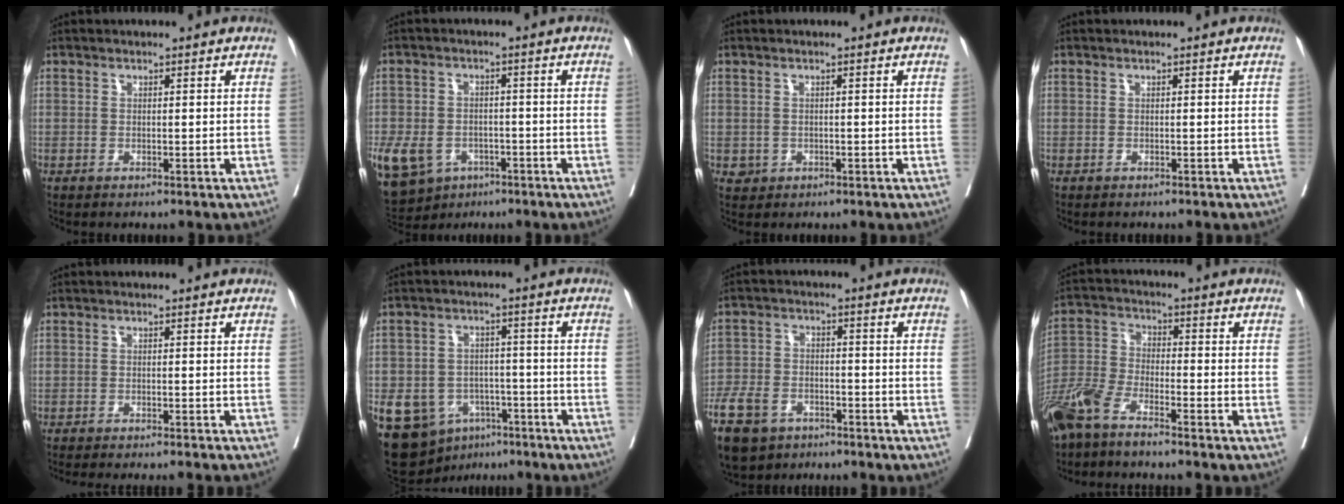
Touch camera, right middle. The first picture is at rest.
{"total": 22.5, "force": [-10.4, 17.2, 10.1], "torque": [-0.340, -0.020, -0.154]}
{"total": 1.6, "force": [-0.4, 1.5, 0.3], "torque": [-0.003, 0.004, 0.000]}
{"total": 0.6, "force": [-0.6, 0.1, 0.1], "torque": [-0.009, -0.002, -0.011]}
{"total": 9.4, "force": [-8.6, 0.0, 3.9], "torque": [-0.031, -0.026, -0.114]}
{"total": 13.0, "force": [-6.6, 9.6, 5.8], "torque": [-0.113, 0.015, -0.095]}
{"total": 11.4, "force": [-7.7, 6.7, 5.1], "torque": [-0.127, -0.005, -0.134]}
{"total": 8.8, "force": [-7.0, 1.9, 5.1], "torque": [-0.121, -0.019, -0.146]}